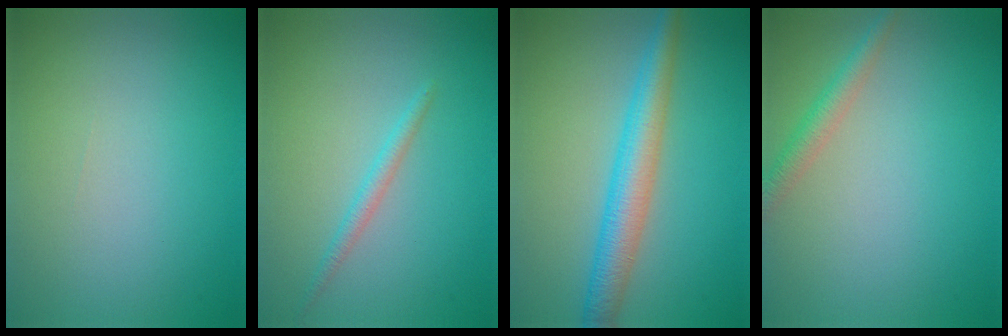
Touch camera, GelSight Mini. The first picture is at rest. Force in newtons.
{"total": 1.4, "press": 1.4, "slide": 0.1}
{"total": 4.5, "press": 4.5, "slide": 0.1}
{"total": 2.2, "press": 2.2, "slide": 0.0}